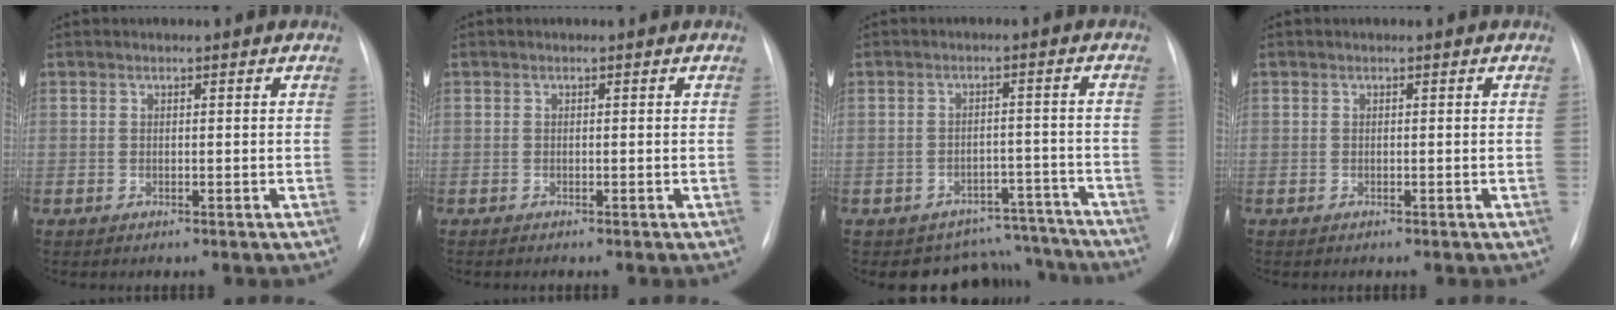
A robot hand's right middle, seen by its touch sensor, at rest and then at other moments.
{"total": 0.0}
{"total": 8.9, "force": [-8.1, 3.6, -0.8], "torque": [0.038, 0.049, -0.096]}
{"total": 0.0}